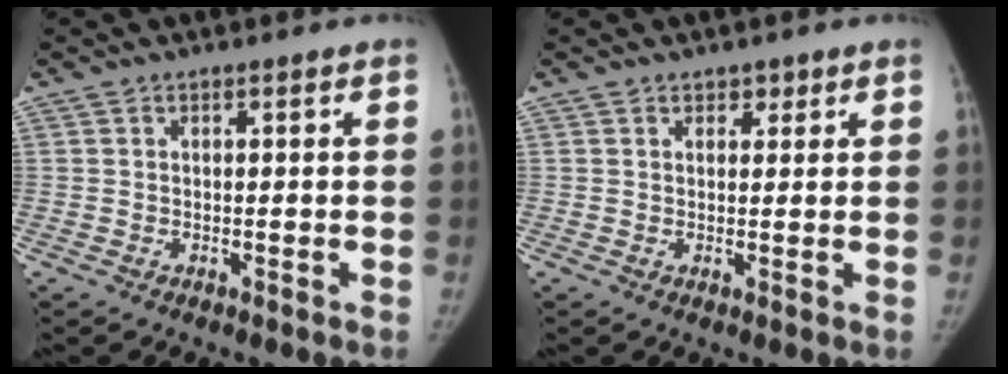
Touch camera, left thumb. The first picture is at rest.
{"total": 1.9, "force": [1.3, 1.1, 0.8], "torque": [0.005, -0.006, 0.015]}